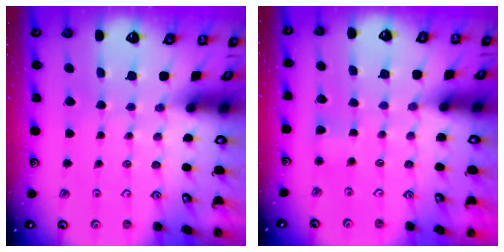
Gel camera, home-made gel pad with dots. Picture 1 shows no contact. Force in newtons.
{"total": 2.8, "press": 2.8, "slide": 0.4}